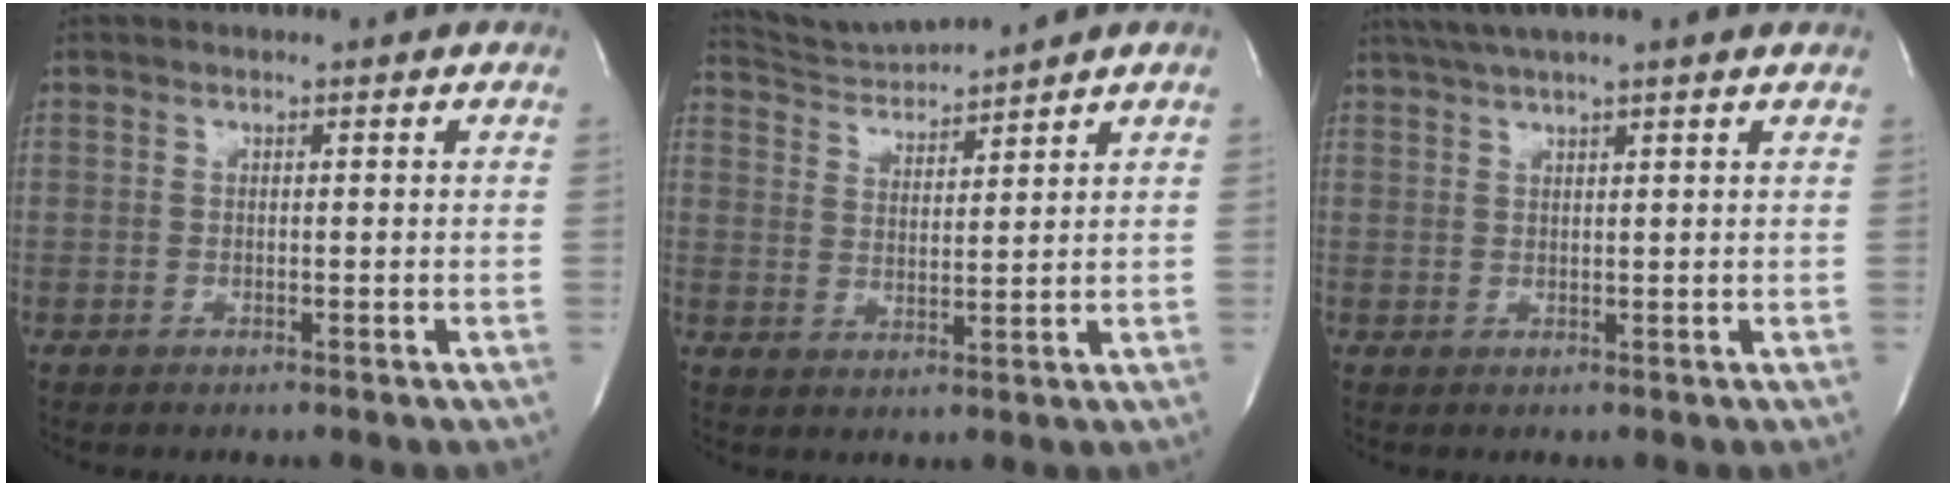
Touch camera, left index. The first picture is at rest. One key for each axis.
{"total": 5.5, "fx": 5.3, "fy": -1.5, "fz": -0.2, "tx": -0.009, "ty": -0.005, "tz": 0.112}
{"total": 6.4, "fx": 5.2, "fy": -0.9, "fz": 3.7, "tx": -0.059, "ty": 0.024, "tz": 0.078}